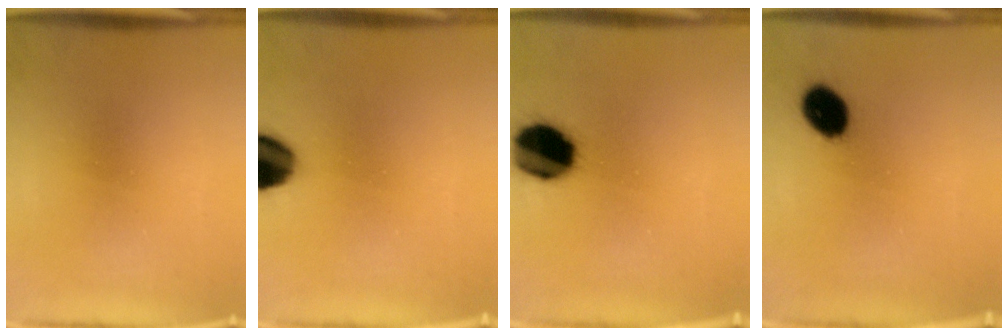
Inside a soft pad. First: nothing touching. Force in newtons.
{"total": 12.5}
{"total": 15.6}
{"total": 8.6}